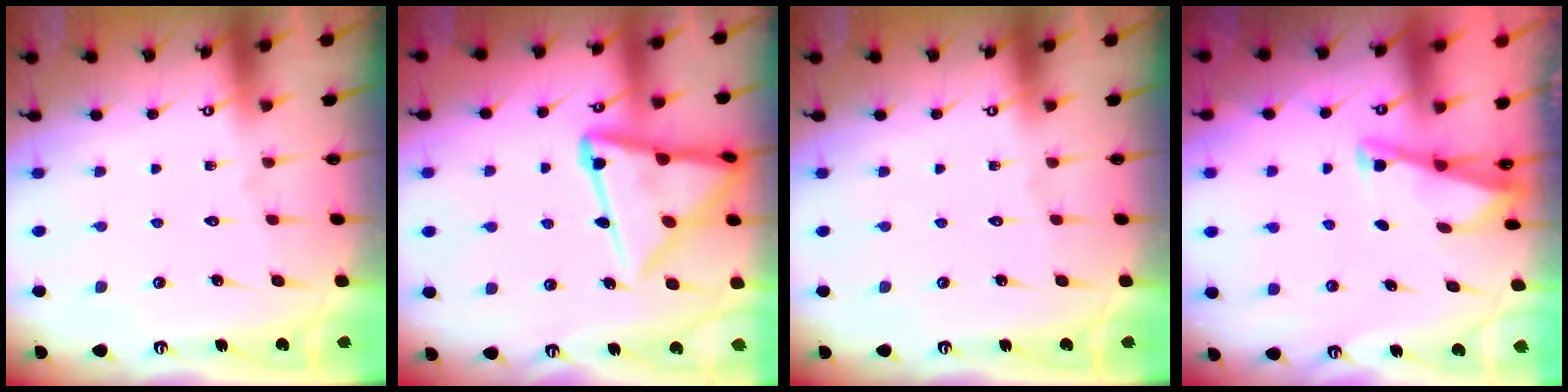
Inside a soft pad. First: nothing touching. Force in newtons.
{"total": 16.8, "press": 16.8, "slide": 1.6}
{"total": 0.0}
{"total": 2.8, "press": 2.8, "slide": 0.4}